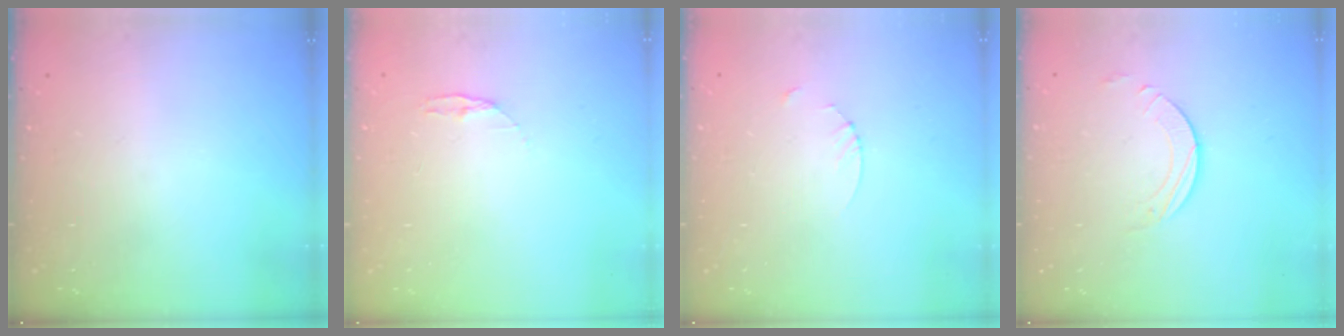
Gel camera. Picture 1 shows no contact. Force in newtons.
{"total": 3.8, "press": 3.7, "slide": 0.4}
{"total": 2.7, "press": 2.7, "slide": 0.3}
{"total": 2.7, "press": 2.7, "slide": 0.2}